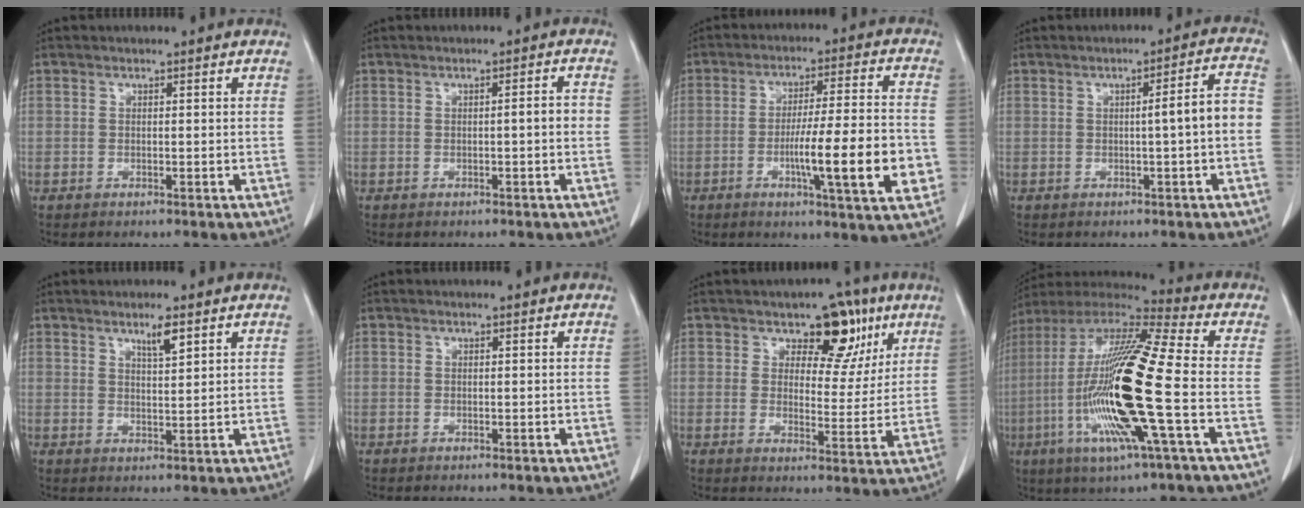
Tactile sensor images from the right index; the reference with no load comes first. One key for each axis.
{"total": 1.9, "fx": -0.4, "fy": 0.1, "fz": 1.8, "tx": -0.024, "ty": 0.002, "tz": -0.005}
{"total": 14.4, "fx": -3.8, "fy": 0.6, "fz": 13.8, "tx": -0.212, "ty": -0.007, "tz": -0.060}
{"total": 5.2, "fx": -0.7, "fy": -0.2, "fz": 5.1, "tx": -0.069, "ty": 0.015, "tz": -0.009}
{"total": 3.1, "fx": 2.0, "fy": 0.3, "fz": 2.3, "tx": -0.043, "ty": -0.003, "tz": 0.036}
{"total": 0.0}
{"total": 8.5, "fx": 4.9, "fy": 4.8, "fz": 5.1, "tx": -0.046, "ty": 0.005, "tz": 0.068}
{"total": 21.9, "fx": -4.6, "fy": 1.0, "fz": 21.4, "tx": -0.456, "ty": -0.023, "tz": -0.098}